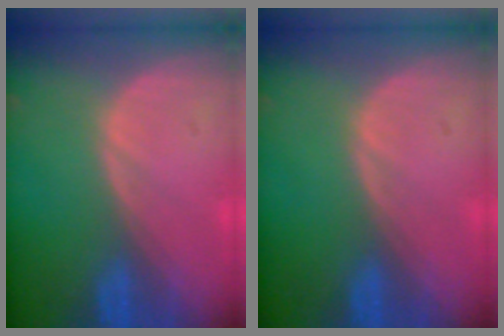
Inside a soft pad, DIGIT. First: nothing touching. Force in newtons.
{"total": 0.0}